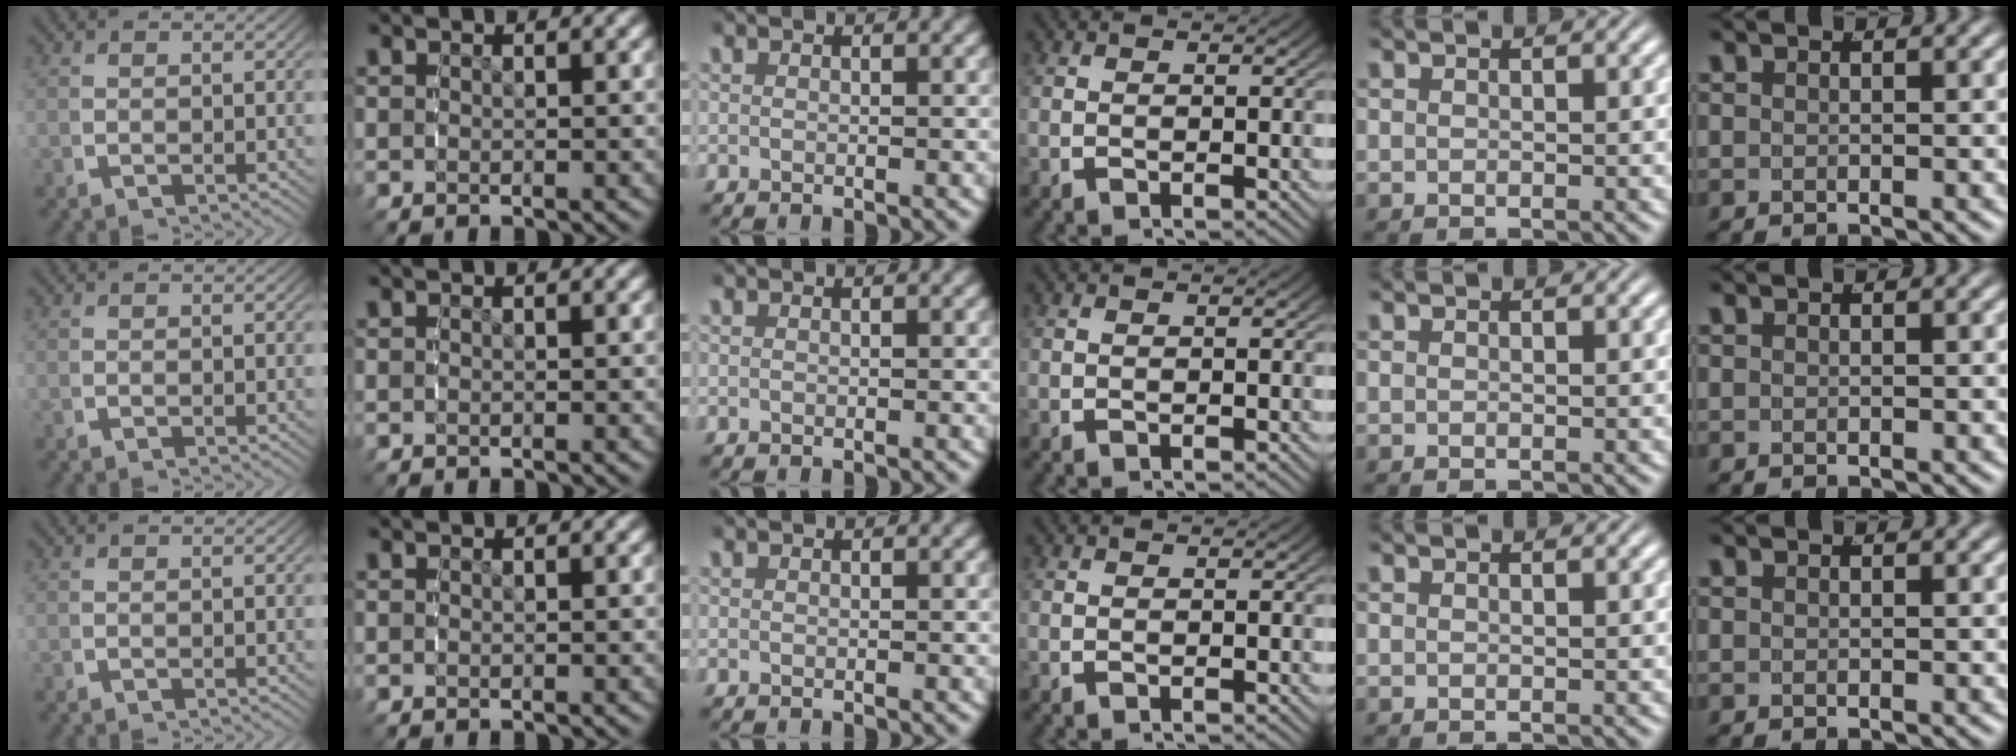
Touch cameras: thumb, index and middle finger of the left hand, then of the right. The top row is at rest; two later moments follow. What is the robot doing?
{"motion": "reach", "object": "jar lid"}